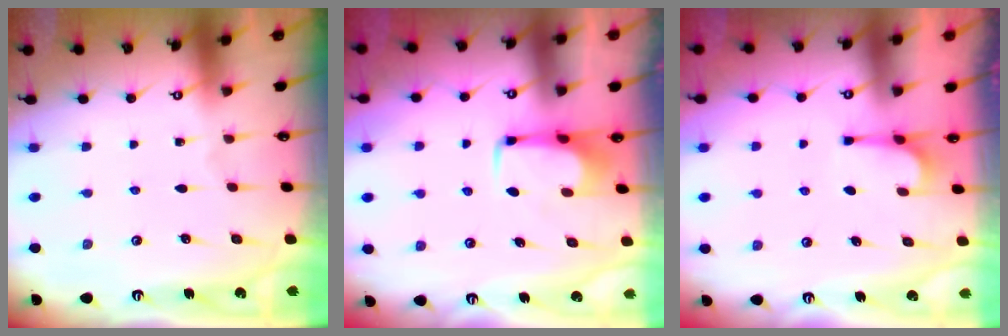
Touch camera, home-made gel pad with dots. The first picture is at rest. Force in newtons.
{"total": 1.6, "press": 1.5, "slide": 0.5}
{"total": 3.0, "press": 2.9, "slide": 0.7}